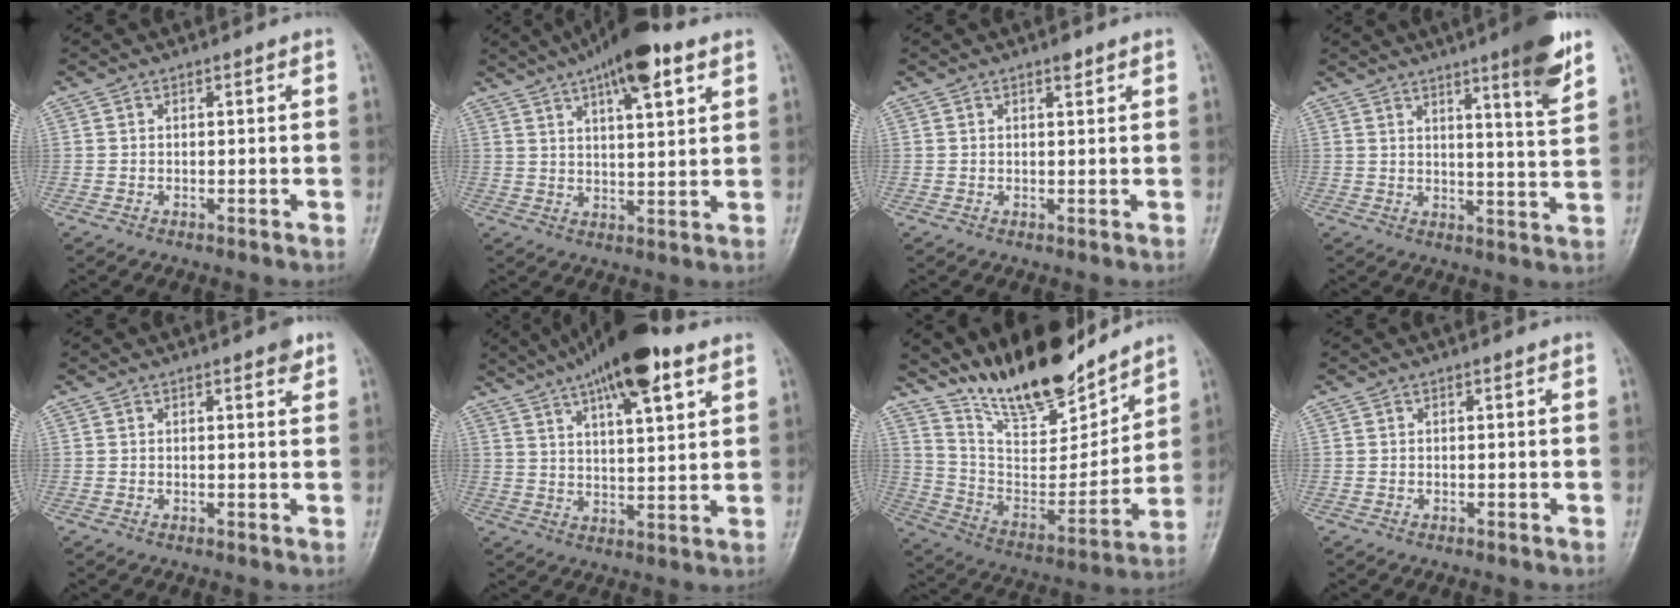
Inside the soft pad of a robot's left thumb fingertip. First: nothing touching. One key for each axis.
{"total": 13.4, "fx": 7.8, "fy": 4.0, "fz": 10.2, "tx": -0.143, "ty": -0.015, "tz": 0.120}
{"total": 1.4, "fx": 1.0, "fy": 0.4, "fz": 0.9, "tx": -0.011, "ty": -0.005, "tz": 0.015}
{"total": 10.6, "fx": 6.6, "fy": 0.9, "fz": 8.3, "tx": -0.106, "ty": -0.040, "tz": 0.090}
{"total": 2.1, "fx": 1.3, "fy": 0.7, "fz": 1.5, "tx": -0.016, "ty": -0.005, "tz": 0.014}
{"total": 16.9, "fx": 10.1, "fy": 4.7, "fz": 12.6, "tx": -0.194, "ty": -0.019, "tz": 0.163}
{"total": 19.6, "fx": 16.5, "fy": 5.7, "fz": 8.9, "tx": -0.106, "ty": -0.104, "tz": 0.295}
{"total": 0.0}